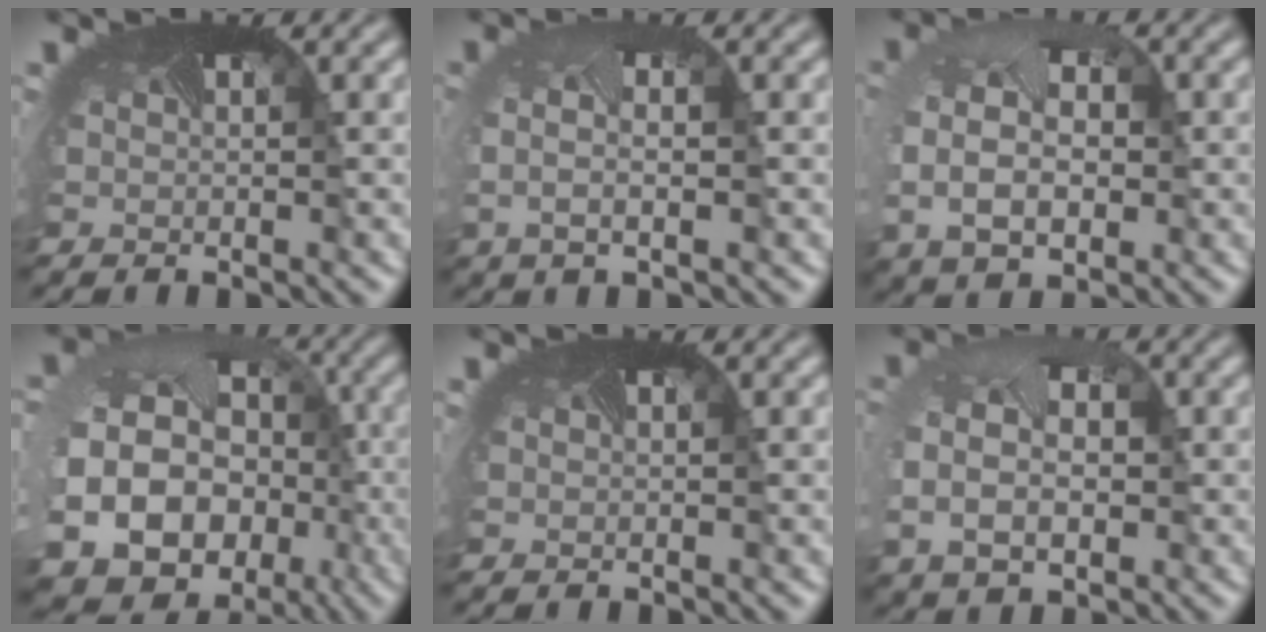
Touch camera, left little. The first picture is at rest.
{"total": 2.7, "force": [0.0, 1.2, 2.4], "torque": [-0.074, -0.006, 0.001]}
{"total": 7.6, "force": [0.2, 5.4, 5.4], "torque": [-0.123, -0.016, 0.019]}
{"total": 22.7, "force": [-5.9, 20.0, 9.0], "torque": [-0.209, -0.065, -0.105]}
{"total": 0.0}
{"total": 7.1, "force": [0.2, 5.2, 4.8], "torque": [-0.109, -0.016, 0.025]}